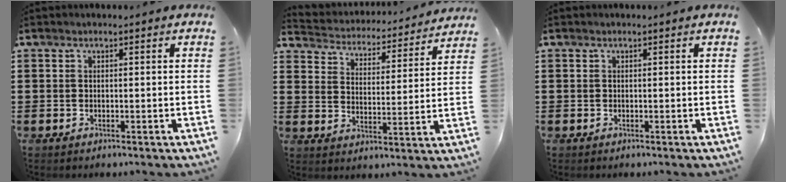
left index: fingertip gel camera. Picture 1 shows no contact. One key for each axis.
{"total": 3.7, "fx": 3.7, "fy": 0.0, "fz": -0.2, "tx": -0.021, "ty": -0.034, "tz": 0.057}
{"total": 0.0}